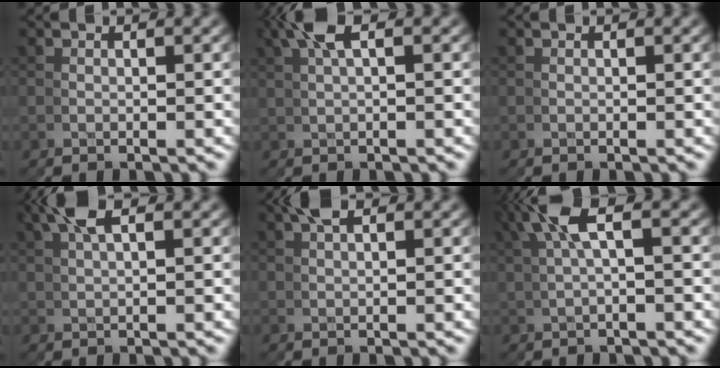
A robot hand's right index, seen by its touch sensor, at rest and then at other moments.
{"total": 2.5, "force": [1.6, 0.1, 2.0], "torque": [-0.020, 0.022, 0.022]}
{"total": 0.0}
{"total": 2.3, "force": [1.3, 0.0, 1.9], "torque": [-0.024, 0.017, 0.021]}
{"total": 2.2, "force": [1.2, 0.7, 1.7], "torque": [-0.018, 0.014, 0.018]}
{"total": 3.5, "force": [2.0, 0.8, 2.7], "torque": [-0.043, 0.020, 0.028]}